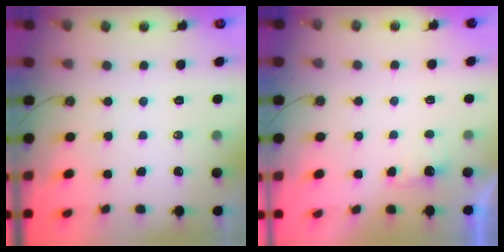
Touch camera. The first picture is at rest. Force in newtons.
{"total": 2.3, "press": 2.2, "slide": 0.9}